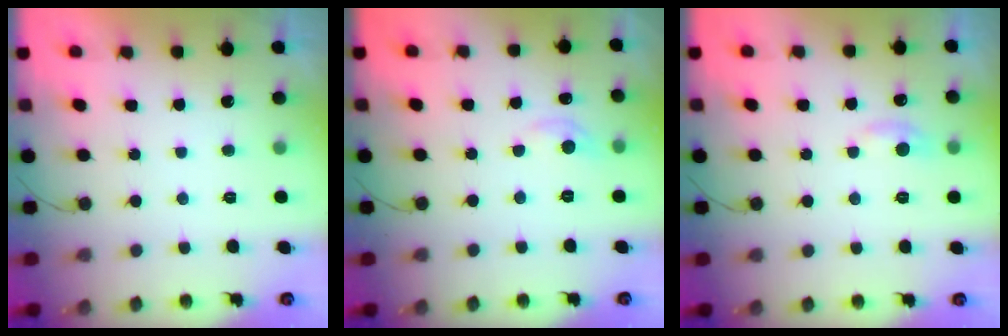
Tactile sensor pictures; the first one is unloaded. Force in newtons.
{"total": 5.5, "press": 5.5, "slide": 0.8}
{"total": 4.9, "press": 4.8, "slide": 0.7}